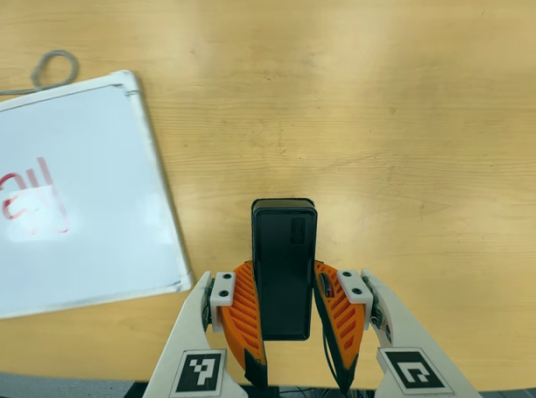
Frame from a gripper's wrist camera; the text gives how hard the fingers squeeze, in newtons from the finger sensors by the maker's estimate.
{"total": 5.3, "left": 3.8, "right": 6.7}